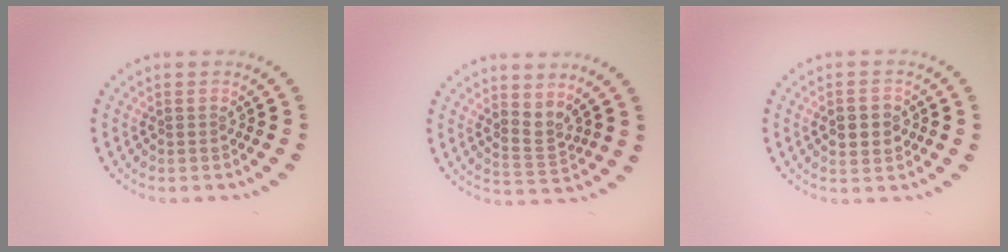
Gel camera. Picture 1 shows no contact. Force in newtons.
{"total": 2.2, "press": 1.5, "slide": 1.6}
{"total": 2.4, "press": 2.4, "slide": 0.2}